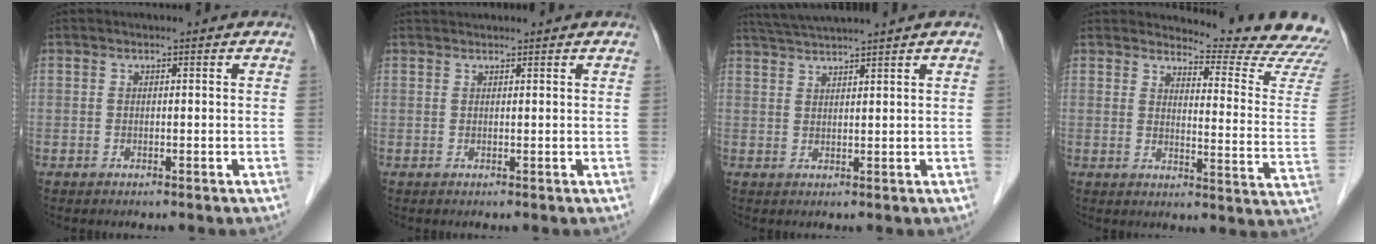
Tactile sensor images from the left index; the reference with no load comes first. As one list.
[{"total": 1.6, "force": [1.6, 0.1, 0.2], "torque": [-0.006, 0.023, 0.032]}, {"total": 5.4, "force": [4.8, -1.5, 1.9], "torque": [-0.035, 0.023, 0.089]}, {"total": 14.8, "force": [14.6, -0.9, 2.1], "torque": [-0.024, -0.131, 0.154]}]